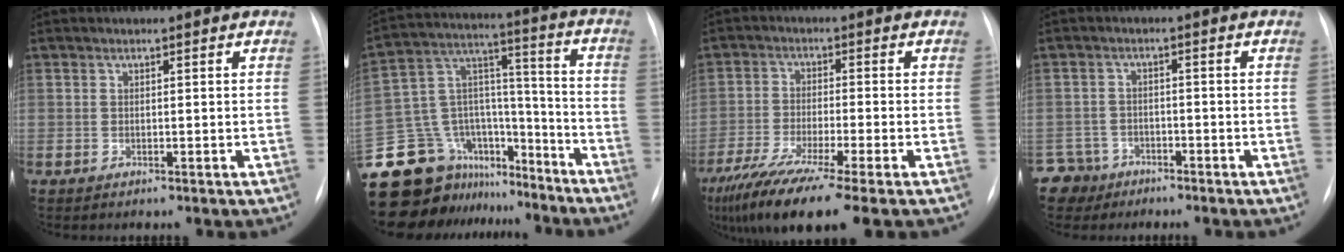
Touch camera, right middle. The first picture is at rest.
{"total": 22.3, "force": [-18.7, 10.9, 5.6], "torque": [-0.129, 0.068, -0.294]}
{"total": 13.6, "force": [-9.9, 0.2, 9.4], "torque": [-0.177, -0.040, -0.168]}
{"total": 4.8, "force": [-3.4, 3.3, -0.8], "torque": [0.017, 0.006, -0.062]}